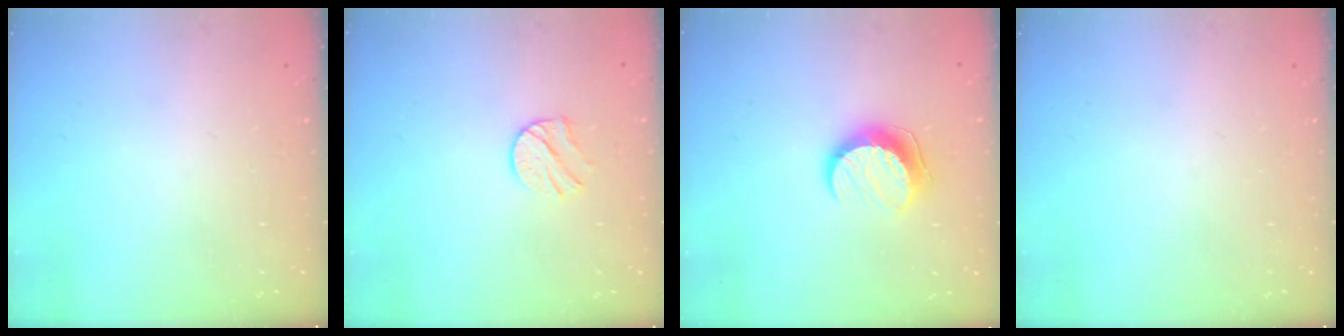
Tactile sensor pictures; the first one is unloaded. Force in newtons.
{"total": 7.9, "press": 7.8, "slide": 0.6}
{"total": 9.7, "press": 9.7, "slide": 0.5}
{"total": 0.0}